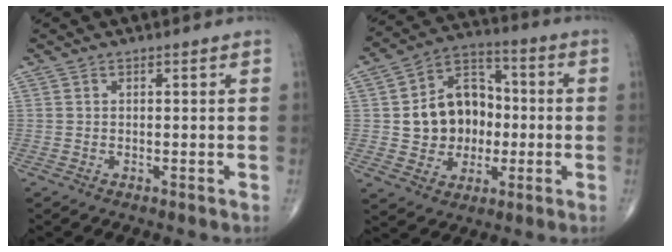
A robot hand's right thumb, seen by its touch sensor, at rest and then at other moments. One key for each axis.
{"total": 14.0, "fx": -0.4, "fy": 11.5, "fz": 8.0, "tx": -0.083, "ty": 0.032, "tz": -0.004}